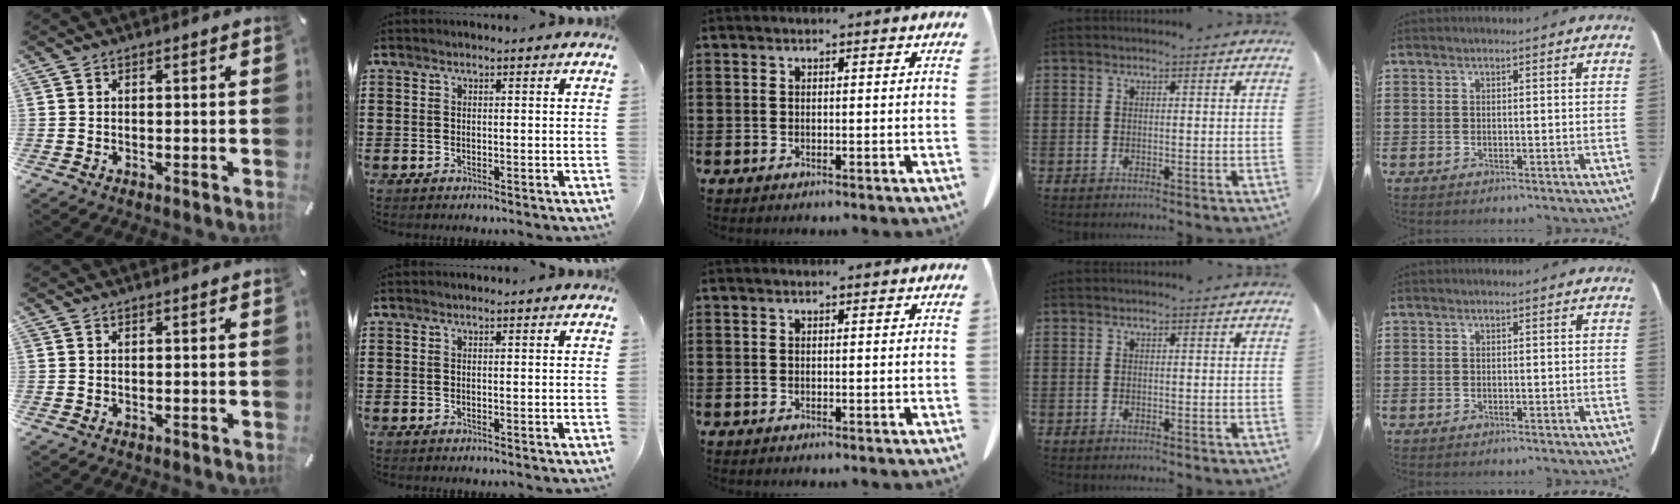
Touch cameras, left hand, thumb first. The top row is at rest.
{}